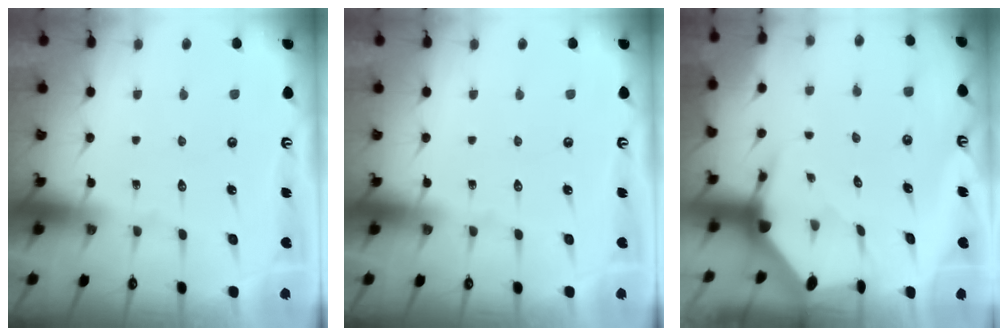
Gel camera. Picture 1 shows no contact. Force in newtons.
{"total": 0.0}
{"total": 3.6, "press": 3.5, "slide": 0.5}